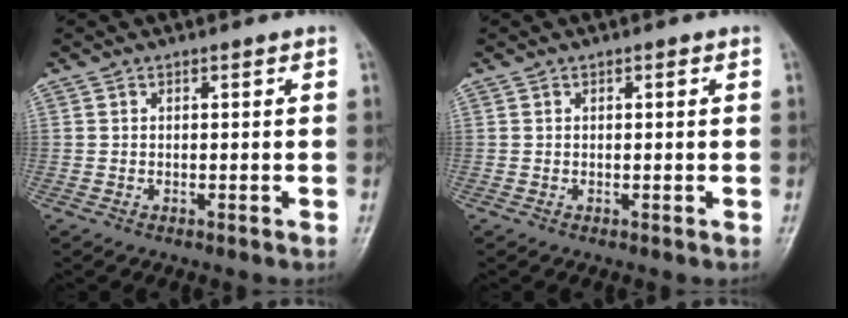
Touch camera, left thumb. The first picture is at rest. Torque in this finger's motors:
{"motor_torque": [0.15, -0.13, 0.01, 0.13, -0.01]}